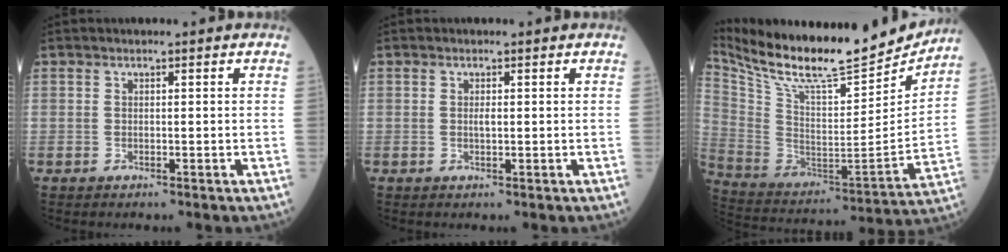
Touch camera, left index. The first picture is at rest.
{"total": 0.8, "force": [0.2, 0.2, 0.7], "torque": [-0.017, -0.001, 0.003]}
{"total": 23.5, "force": [21.0, 3.8, 9.9], "torque": [-0.197, -0.038, 0.338]}